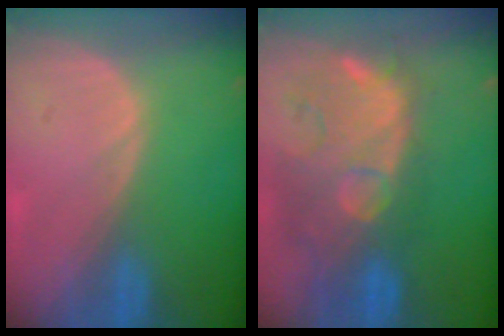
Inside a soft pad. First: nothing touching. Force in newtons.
{"total": 12.6, "press": 11.3, "slide": 5.7}